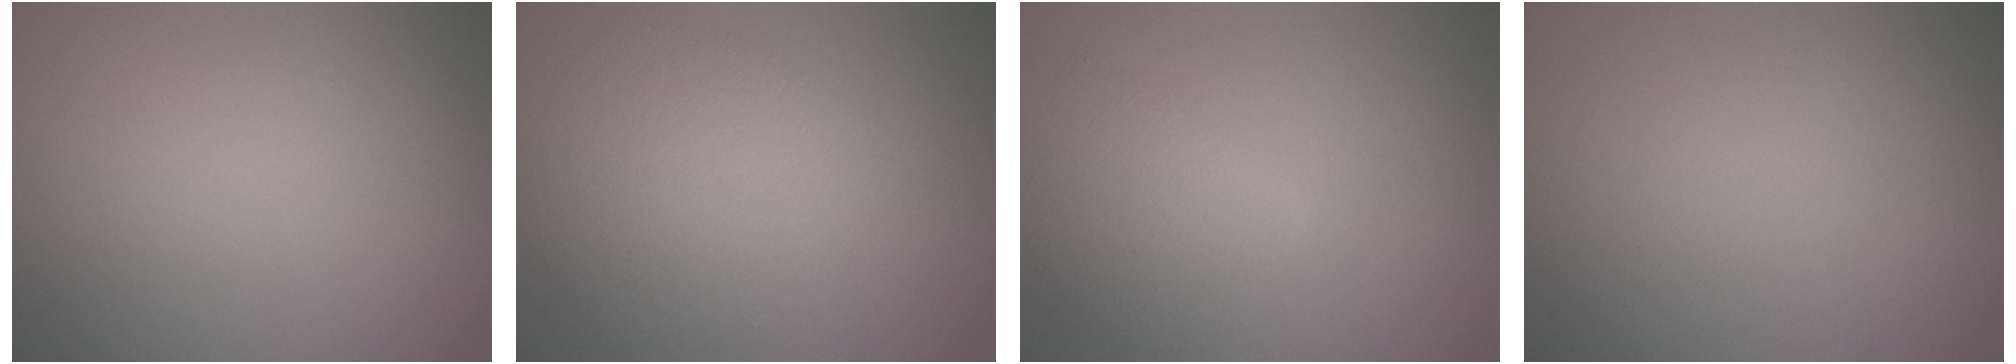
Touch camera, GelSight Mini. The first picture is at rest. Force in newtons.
{"total": 6.4, "press": 6.4, "slide": 0.3}
{"total": 3.5, "press": 3.5, "slide": 0.1}
{"total": 0.0}